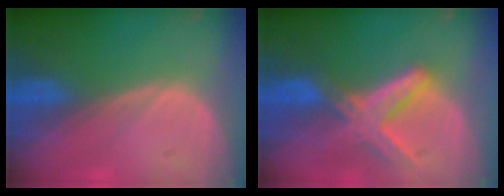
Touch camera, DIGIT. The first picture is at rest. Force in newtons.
{"total": 8.2, "press": 7.1, "slide": 4.1}